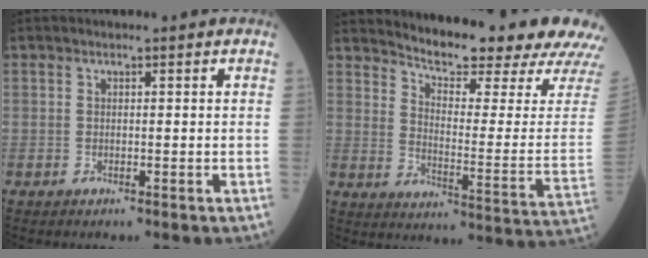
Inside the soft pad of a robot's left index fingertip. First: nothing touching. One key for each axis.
{"total": 19.3, "fx": 17.9, "fy": 0.6, "fz": 7.1, "tx": -0.115, "ty": -0.084, "tz": 0.222}